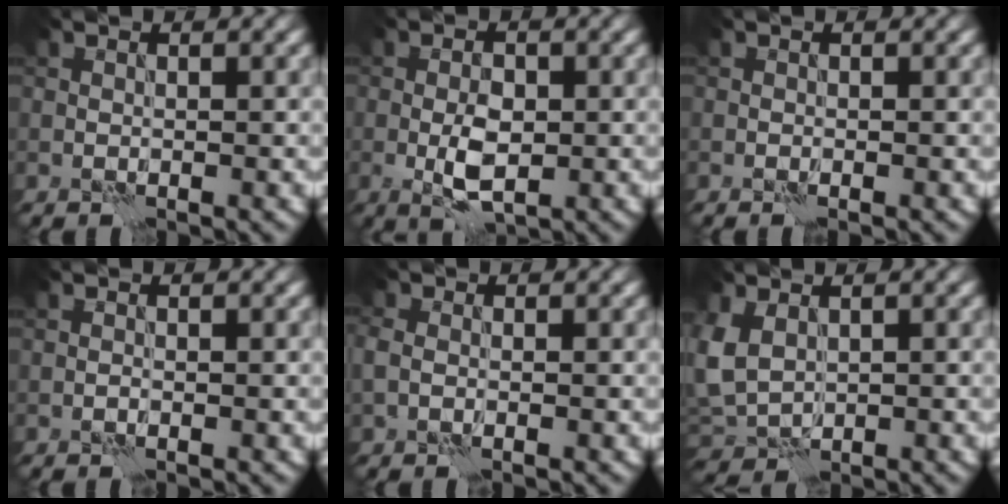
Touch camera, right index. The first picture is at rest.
{"total": 3.7, "force": [-0.7, 1.8, 3.1], "torque": [-0.059, -0.002, -0.013]}
{"total": 0.0}
{"total": 0.0}
{"total": 1.5, "force": [-0.1, 1.2, 0.8], "torque": [-0.019, 0.004, -0.005]}
{"total": 3.8, "force": [0.8, 2.9, 2.3], "torque": [-0.068, 0.000, 0.016]}